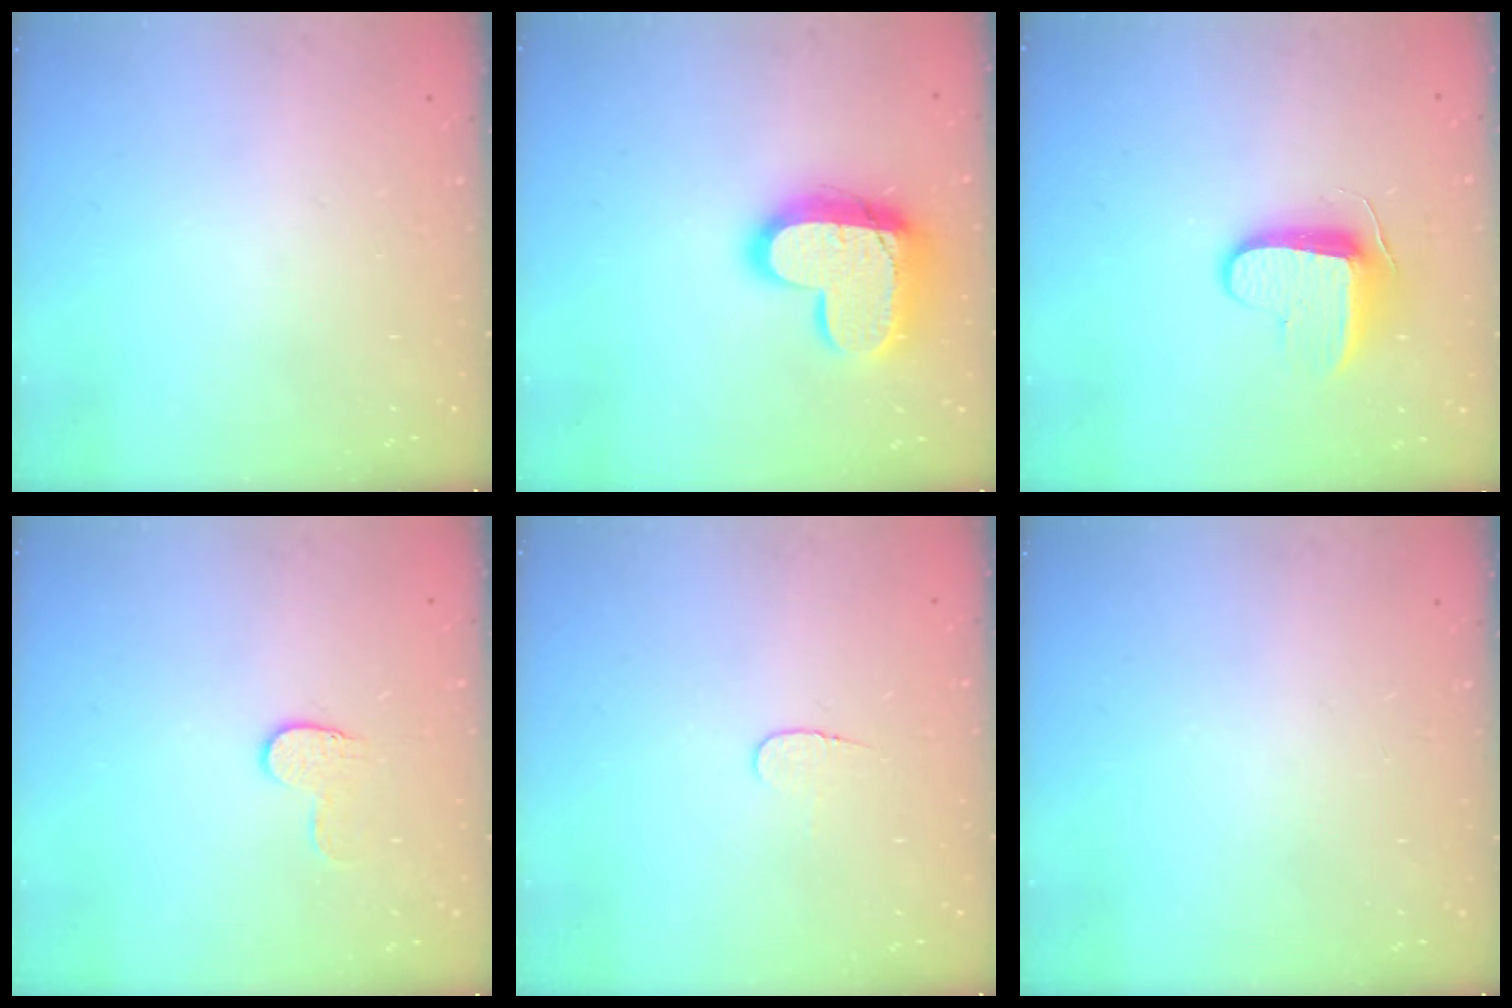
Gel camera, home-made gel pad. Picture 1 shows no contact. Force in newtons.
{"total": 17.0, "press": 16.9, "slide": 1.1}
{"total": 9.1, "press": 9.1, "slide": 1.0}
{"total": 6.2, "press": 6.2, "slide": 0.4}
{"total": 4.0, "press": 4.0, "slide": 0.4}
{"total": 0.0}